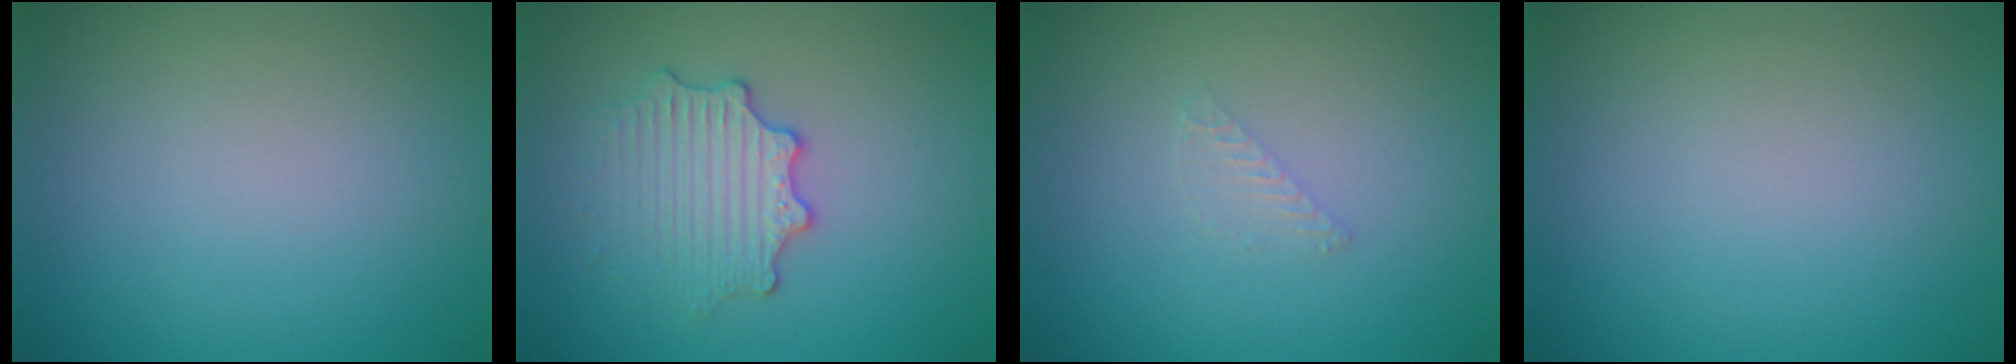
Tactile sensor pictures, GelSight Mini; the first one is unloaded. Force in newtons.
{"total": 2.9, "press": 2.8, "slide": 0.9}
{"total": 0.8, "press": 0.8, "slide": 0.0}
{"total": 0.0}